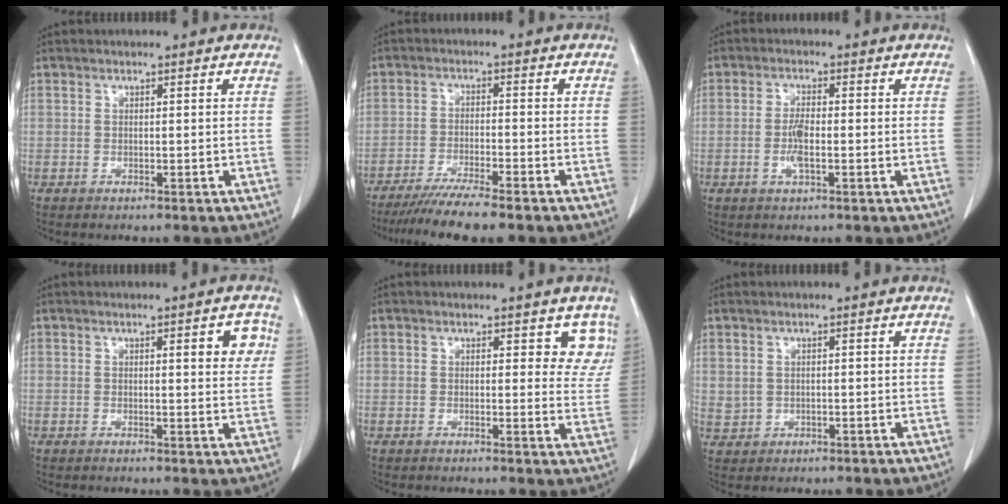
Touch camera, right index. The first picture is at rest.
{"total": 7.4, "force": [-6.1, -0.4, 4.0], "torque": [-0.063, -0.022, -0.103]}
{"total": 3.5, "force": [-0.8, 0.9, 3.3], "torque": [-0.071, -0.002, -0.015]}
{"total": 4.1, "force": [1.5, 1.1, 3.7], "torque": [-0.039, -0.002, 0.016]}
{"total": 4.8, "force": [3.0, 2.6, 2.8], "torque": [-0.004, -0.009, 0.019]}
{"total": 1.8, "force": [0.4, 1.7, 0.7], "torque": [-0.015, 0.002, 0.015]}